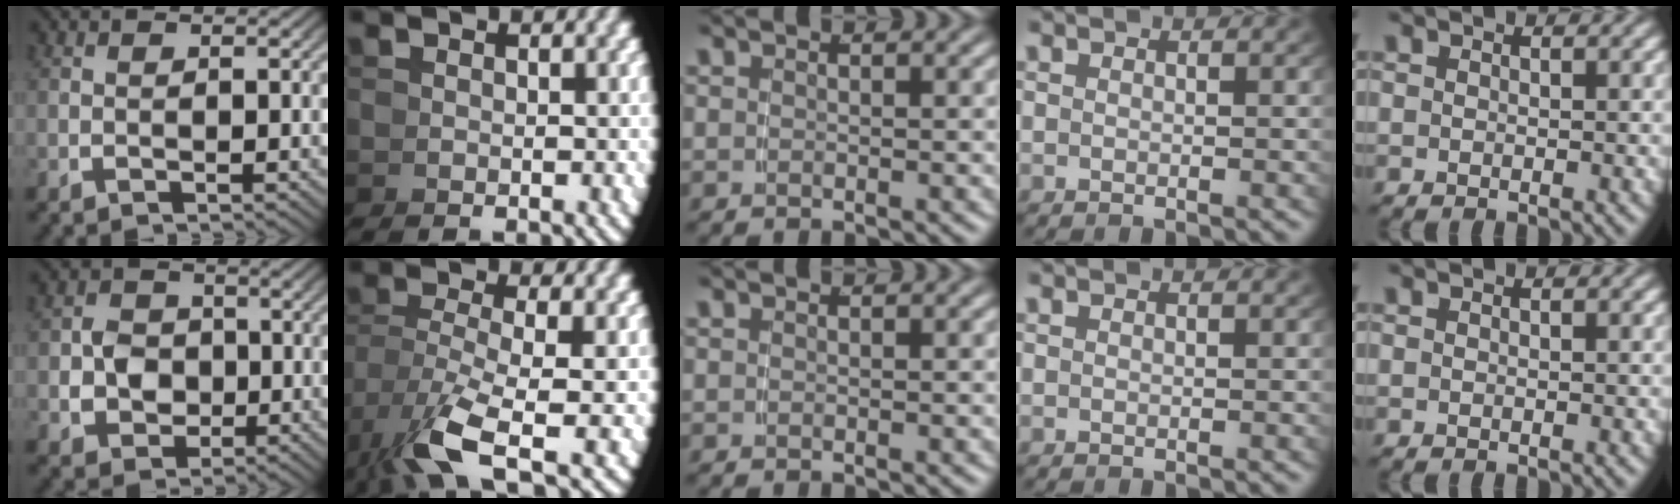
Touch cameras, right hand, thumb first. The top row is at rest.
{"thumb": {"total": 5.4, "force": [-0.4, 4.6, 2.8], "torque": [-0.056, -0.023, 0.006]}, "index": {"total": 4.8, "force": [-1.3, 1.6, 4.3], "torque": [-0.096, -0.029, 0.001]}}